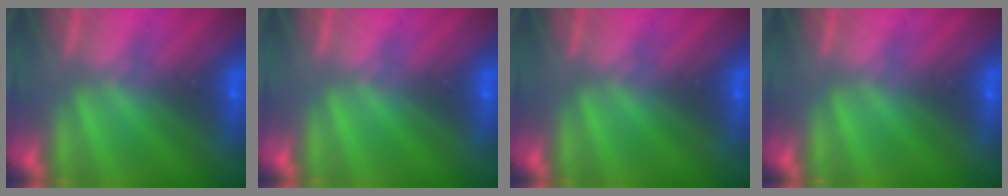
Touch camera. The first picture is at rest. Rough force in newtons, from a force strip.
{"total": 0.0}
{"total": 0.0}
{"total": 0.0}